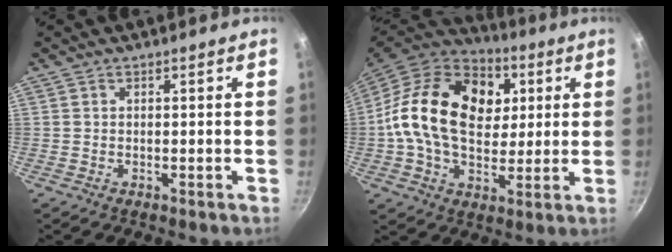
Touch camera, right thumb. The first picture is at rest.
{"total": 23.9, "force": [4.4, 16.7, 16.5], "torque": [-0.260, 0.009, 0.063]}